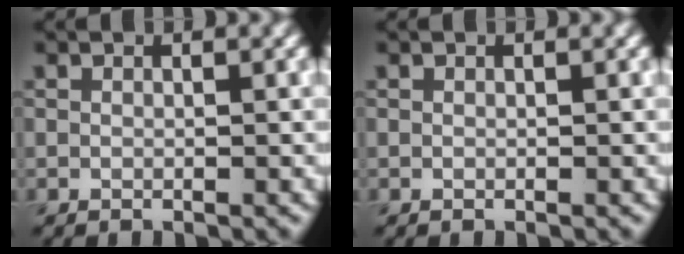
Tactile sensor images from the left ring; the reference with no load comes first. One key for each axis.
{"total": 0.0}